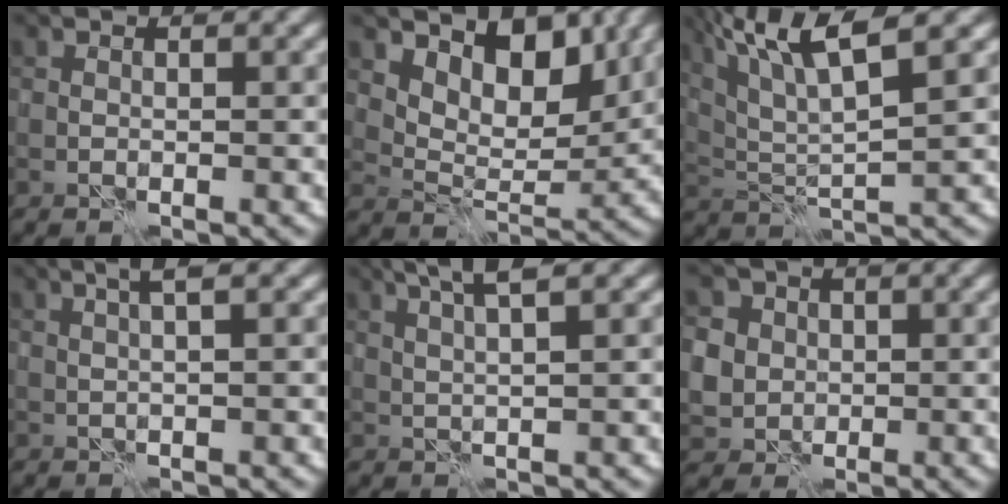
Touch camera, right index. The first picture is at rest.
{"total": 7.0, "force": [4.4, 3.5, 4.2], "torque": [-0.061, -0.012, 0.067]}
{"total": 7.7, "force": [4.4, 1.7, 6.1], "torque": [-0.111, 0.013, 0.083]}
{"total": 2.2, "force": [1.1, 0.2, 1.9], "torque": [-0.028, -0.002, 0.016]}
{"total": 3.9, "force": [2.4, 0.5, 3.0], "torque": [-0.046, 0.004, 0.032]}
{"total": 7.2, "force": [1.8, 6.5, 2.5], "torque": [-0.064, 0.023, 0.016]}